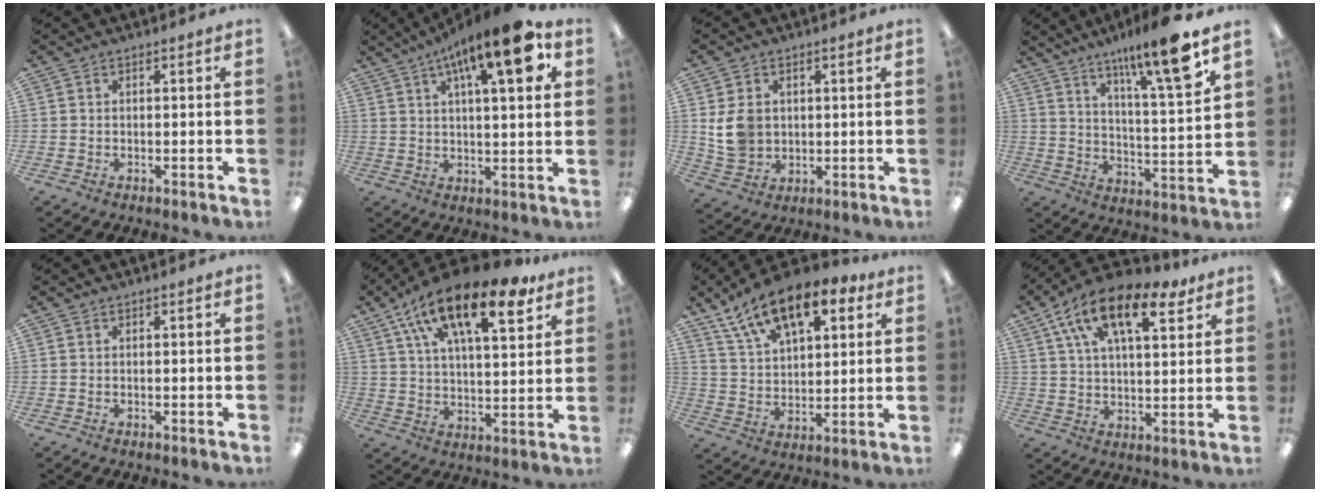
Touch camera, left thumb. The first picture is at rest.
{"total": 16.1, "force": [7.9, 4.5, 13.3], "torque": [-0.200, -0.031, 0.118]}
{"total": 7.2, "force": [1.5, 6.0, 3.7], "torque": [-0.067, 0.001, 0.029]}
{"total": 15.4, "force": [10.8, 1.9, 10.8], "torque": [-0.168, -0.064, 0.166]}
{"total": 0.0}
{"total": 20.6, "force": [12.2, 7.8, 14.7], "torque": [-0.244, -0.054, 0.201]}
{"total": 15.9, "force": [10.5, 7.2, 9.5], "torque": [-0.166, -0.043, 0.186]}
{"total": 17.1, "force": [9.5, 7.9, 11.8], "torque": [-0.195, -0.029, 0.160]}